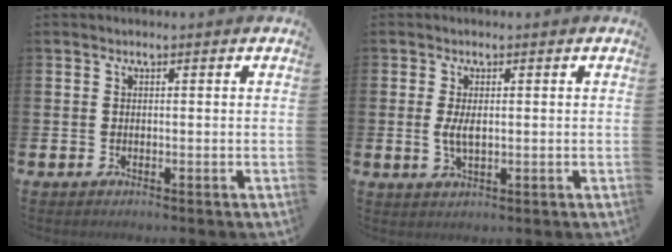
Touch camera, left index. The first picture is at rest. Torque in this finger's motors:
{"motor_torque": [0.72, -0.04, 0.12, 0.03]}